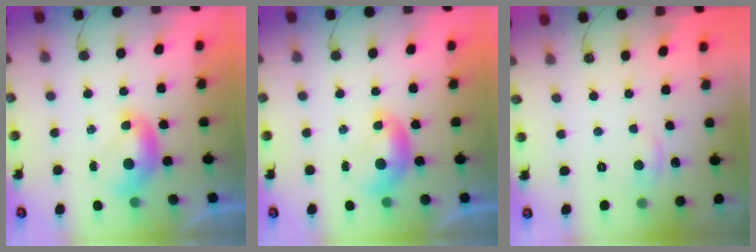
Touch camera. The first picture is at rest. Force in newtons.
{"total": 0.0}
{"total": 0.7, "press": 0.3, "slide": 0.7}